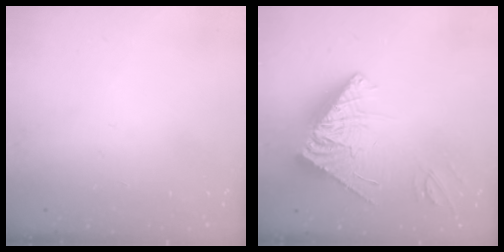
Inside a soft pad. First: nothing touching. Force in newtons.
{"total": 14.1, "press": 14.0, "slide": 1.4}